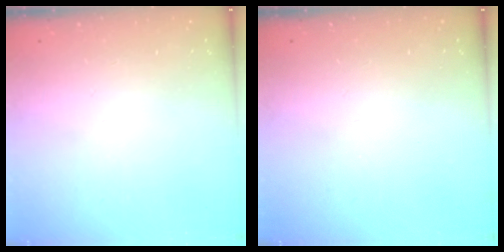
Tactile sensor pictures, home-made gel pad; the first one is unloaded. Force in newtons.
{"total": 0.0}